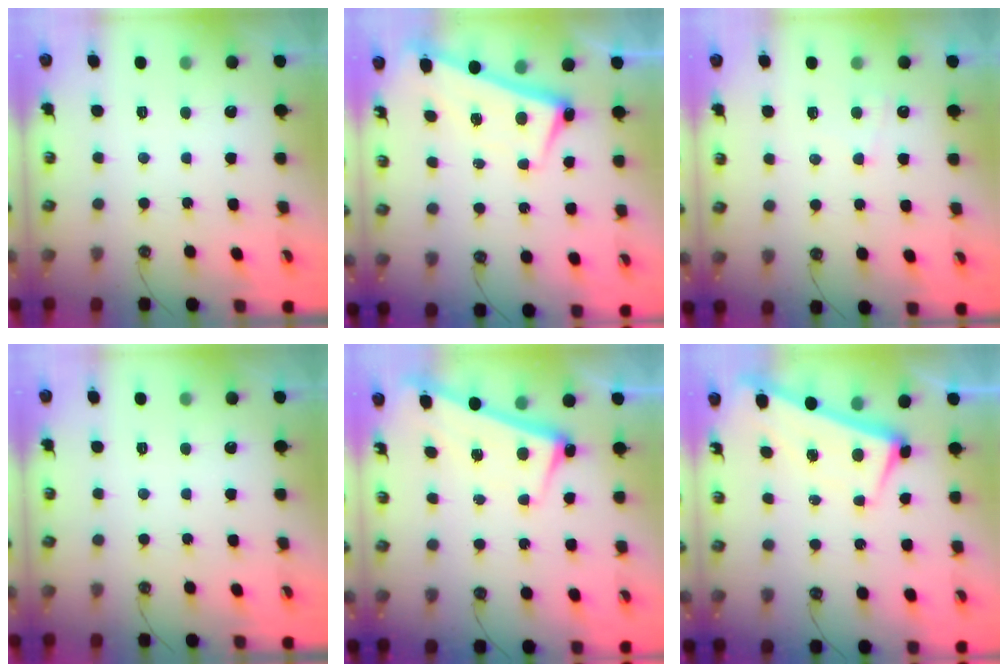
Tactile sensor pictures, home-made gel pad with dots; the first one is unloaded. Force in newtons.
{"total": 2.6, "press": 2.5, "slide": 0.8}
{"total": 2.9, "press": 2.8, "slide": 0.6}
{"total": 0.0}
{"total": 2.6, "press": 2.4, "slide": 0.9}
{"total": 1.6, "press": 0.6, "slide": 1.4}